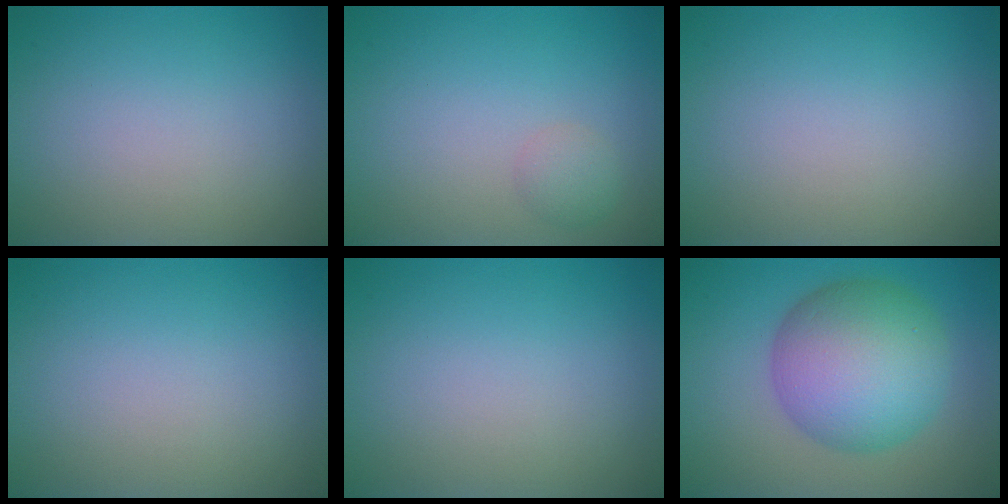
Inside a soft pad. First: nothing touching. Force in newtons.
{"total": 1.4, "press": 1.4, "slide": 0.0}
{"total": 0.0}
{"total": 0.0}
{"total": 0.0}
{"total": 9.8, "press": 9.8, "slide": 0.1}